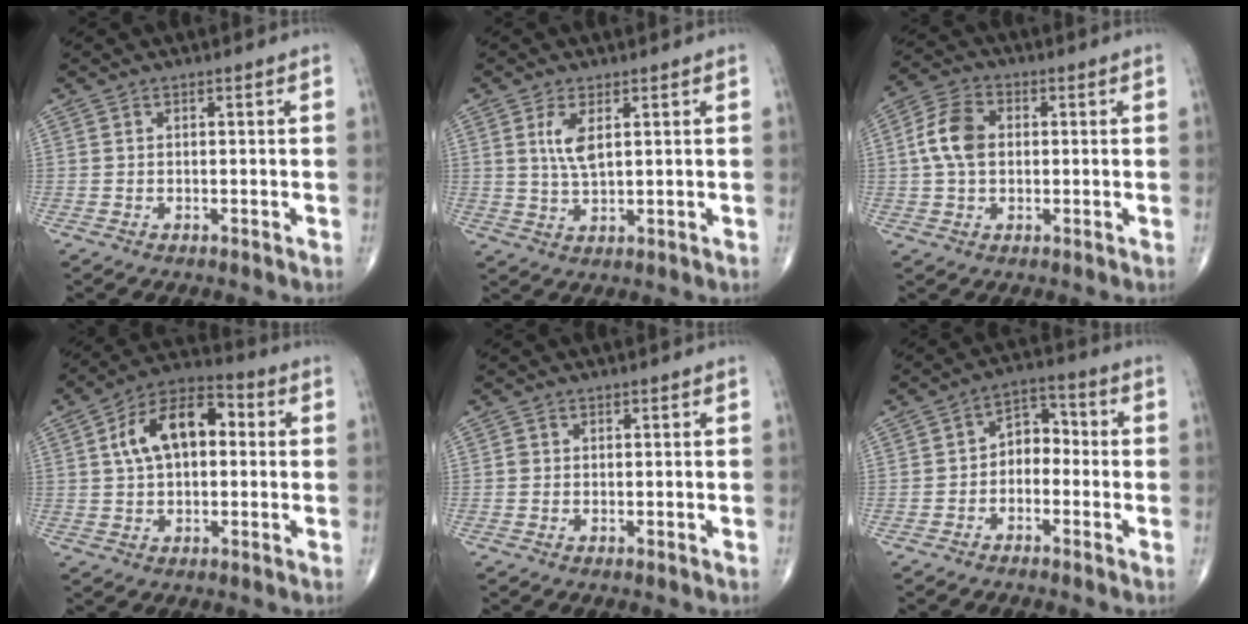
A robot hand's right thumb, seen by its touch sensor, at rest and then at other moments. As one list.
[{"total": 4.9, "force": [1.6, 1.8, 4.2], "torque": [-0.088, -0.008, 0.037]}, {"total": 8.0, "force": [0.6, 5.5, 5.8], "torque": [-0.112, 0.017, 0.006]}, {"total": 13.4, "force": [2.2, 7.8, 10.7], "torque": [-0.171, 0.032, 0.027]}, {"total": 0.7, "force": [-0.1, 0.6, 0.2], "torque": [0.000, 0.002, -0.001]}, {"total": 6.1, "force": [-1.4, 4.4, 4.1], "torque": [-0.039, 0.036, -0.039]}]